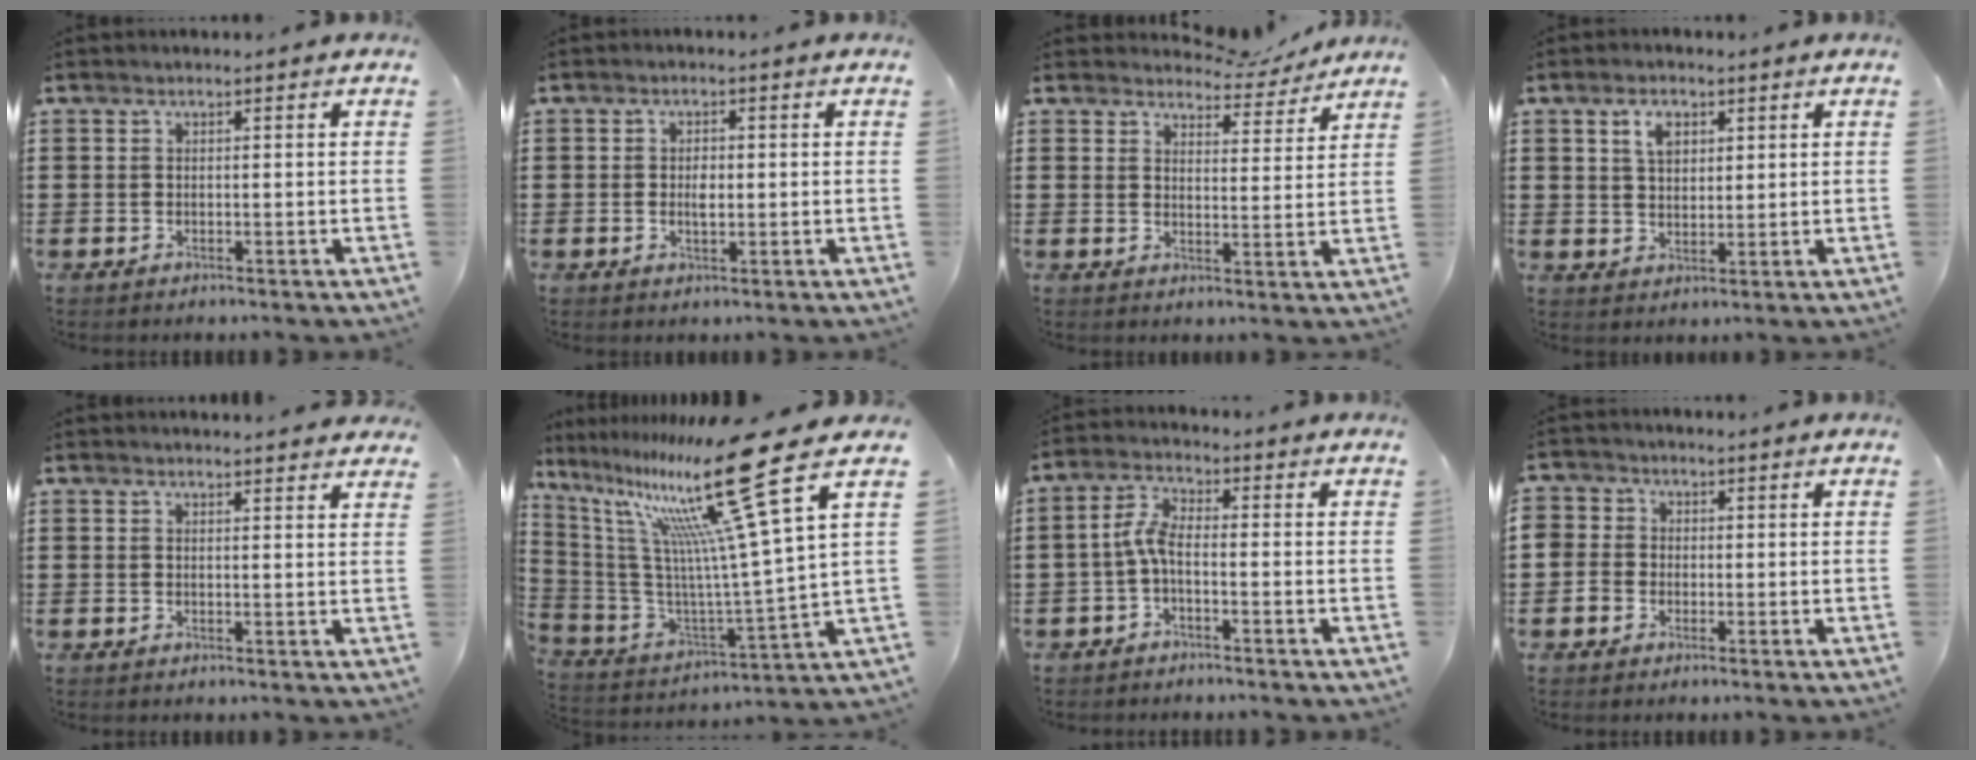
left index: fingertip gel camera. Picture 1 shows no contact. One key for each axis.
{"total": 2.2, "fx": 0.0, "fy": 1.0, "fz": 1.9, "tx": -0.037, "ty": 0.004, "tz": -0.001}
{"total": 4.5, "fx": 4.4, "fy": 0.9, "fz": 0.5, "tx": -0.020, "ty": -0.018, "tz": 0.079}
{"total": 3.9, "fx": 2.0, "fy": 2.4, "fz": 2.4, "tx": -0.048, "ty": 0.007, "tz": 0.034}
{"total": 1.9, "fx": 1.9, "fy": -0.2, "fz": 0.3, "tx": -0.010, "ty": -0.002, "tz": 0.036}
{"total": 22.0, "fx": 13.6, "fy": 1.4, "fz": 17.3, "tx": -0.325, "ty": -0.087, "tz": 0.202}
{"total": 4.1, "fx": -1.0, "fy": 1.4, "fz": 3.7, "tx": -0.091, "ty": 0.001, "tz": -0.026}
{"total": 2.3, "fx": -0.6, "fy": 2.2, "fz": -0.1, "tx": -0.011, "ty": 0.008, "tz": -0.017}